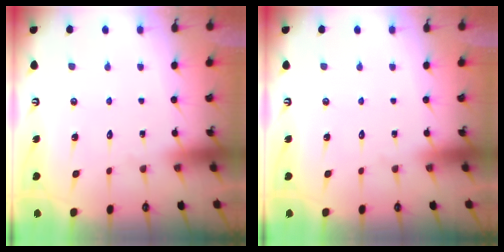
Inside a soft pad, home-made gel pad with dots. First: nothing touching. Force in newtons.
{"total": 0.0}